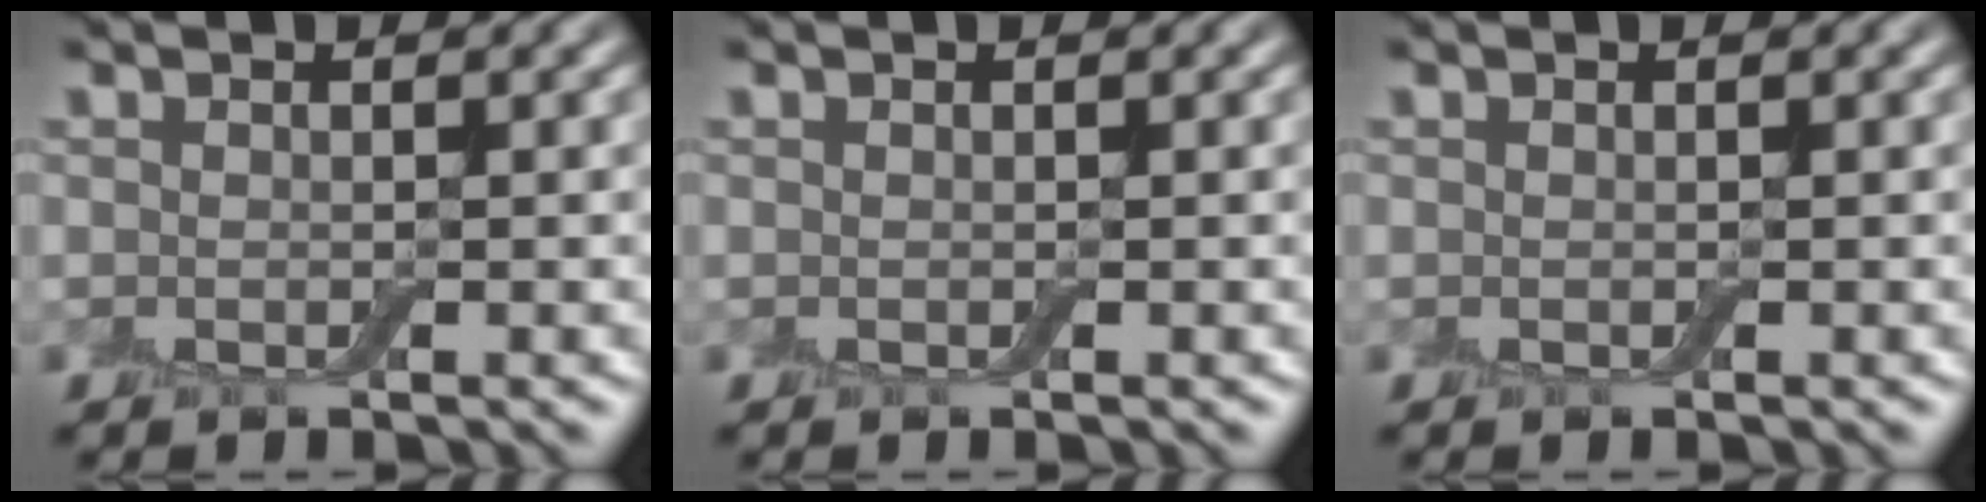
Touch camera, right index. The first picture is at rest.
{"total": 0.0}
{"total": 0.0}